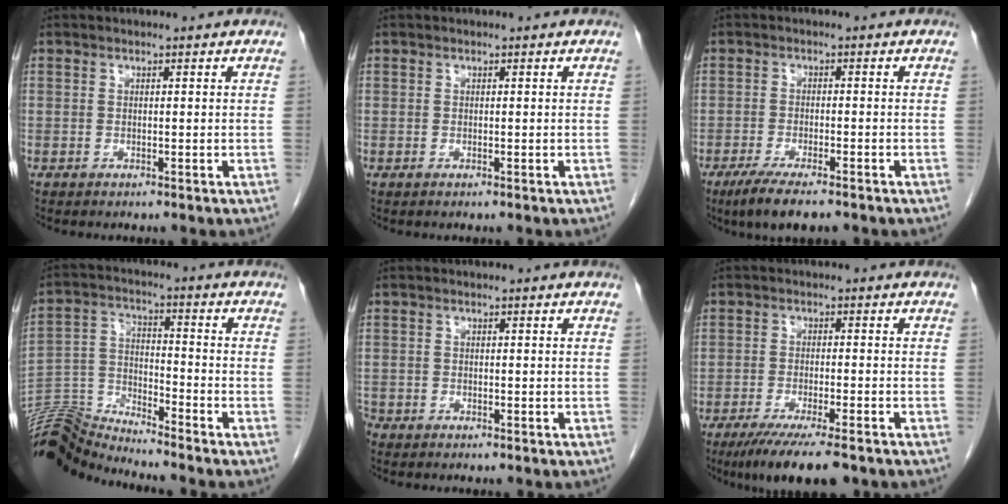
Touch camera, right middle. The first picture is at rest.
{"total": 0.0}
{"total": 7.4, "force": [-5.4, 2.1, 4.7], "torque": [-0.076, -0.012, -0.084]}
{"total": 10.4, "force": [-10.2, -1.6, 0.0], "torque": [-0.013, 0.025, -0.199]}
{"total": 1.8, "force": [-1.5, 0.9, 0.3], "torque": [-0.014, -0.001, -0.028]}
{"total": 10.1, "force": [-7.6, 1.2, 6.5], "torque": [-0.094, -0.019, -0.116]}